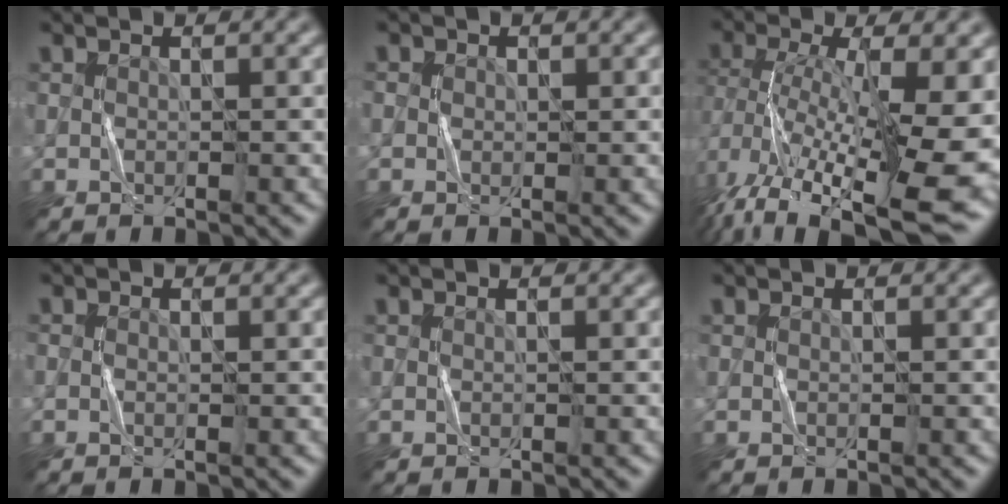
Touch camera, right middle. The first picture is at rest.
{"total": 1.2, "force": [0.3, 1.1, 0.5], "torque": [-0.004, 0.003, 0.001]}
{"total": 14.6, "force": [-5.9, 5.7, 12.1], "torque": [-0.240, -0.014, -0.087]}
{"total": 0.5, "force": [0.0, 0.3, 0.4], "torque": [-0.005, 0.000, 0.000]}
{"total": 0.0}
{"total": 0.0}